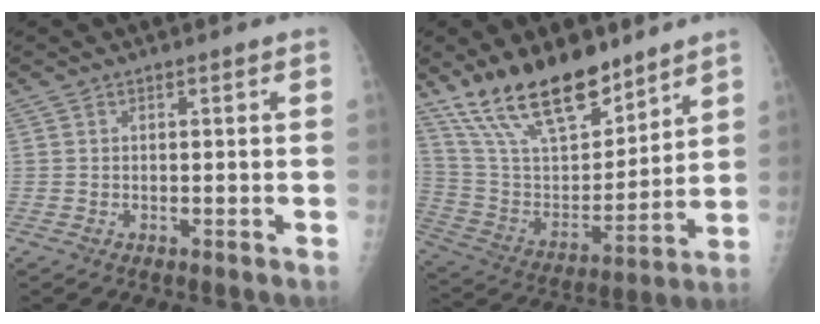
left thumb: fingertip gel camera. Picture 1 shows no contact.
{"total": 20.8, "force": [15.4, 8.2, 11.3], "torque": [-0.156, -0.075, 0.286]}